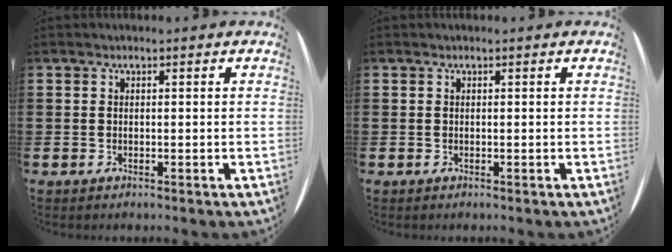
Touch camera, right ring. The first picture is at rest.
{"total": 0.0}